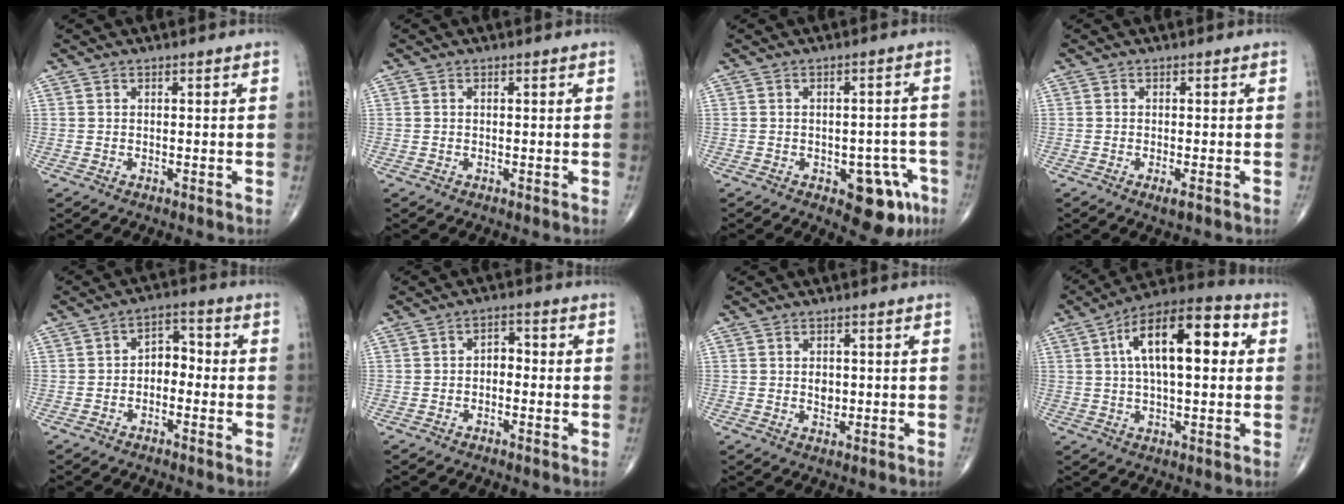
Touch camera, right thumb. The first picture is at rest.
{"total": 0.0}
{"total": 9.4, "force": [-4.4, 4.6, 6.9], "torque": [-0.044, 0.024, -0.049]}
{"total": 1.5, "force": [-0.7, 0.3, 1.3], "torque": [-0.025, -0.004, -0.015]}
{"total": 5.0, "force": [-1.1, 3.4, 3.5], "torque": [-0.033, 0.028, -0.030]}
{"total": 3.1, "force": [-0.5, 2.1, 2.2], "torque": [-0.018, 0.015, -0.018]}
{"total": 2.3, "force": [0.2, 1.7, 1.6], "torque": [-0.016, -0.002, 0.006]}
{"total": 17.8, "force": [3.9, 7.8, 15.5], "torque": [-0.229, 0.027, 0.053]}